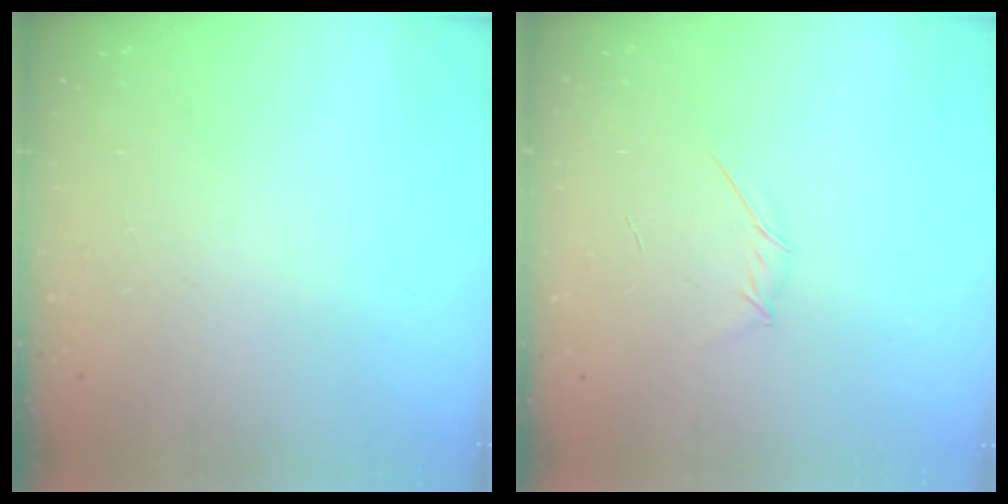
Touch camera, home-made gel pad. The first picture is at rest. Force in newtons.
{"total": 3.3, "press": 3.2, "slide": 0.8}